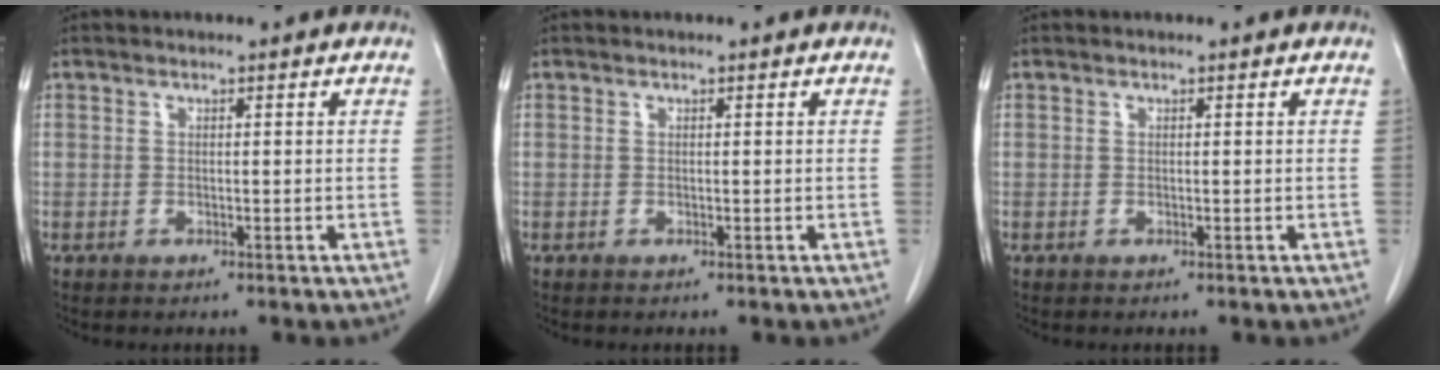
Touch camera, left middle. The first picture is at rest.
{"total": 0.0}
{"total": 0.0}